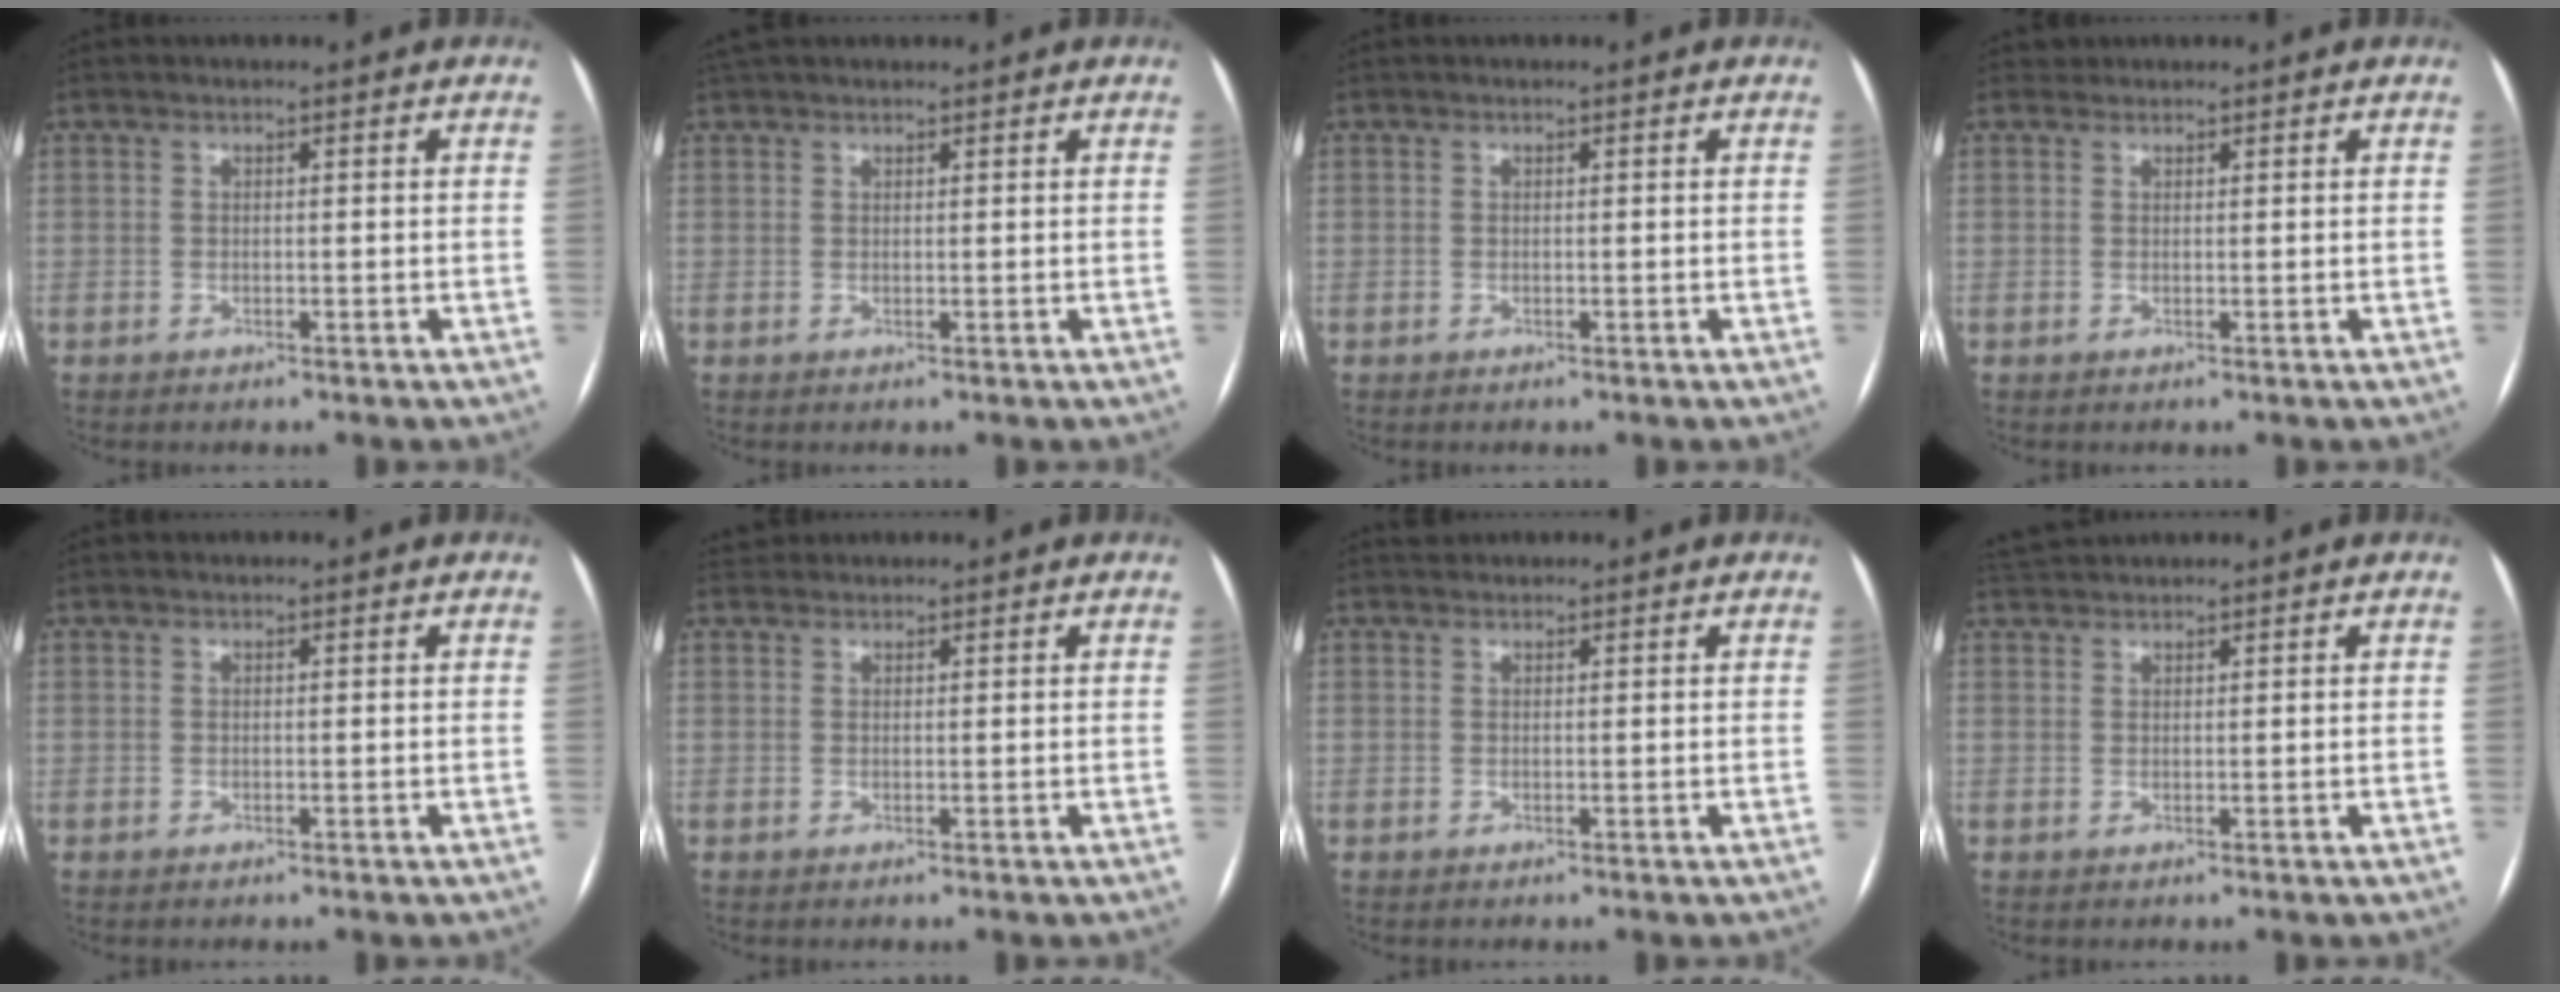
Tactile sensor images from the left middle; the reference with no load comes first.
{"total": 3.4, "force": [3.0, 0.9, 1.2], "torque": [-0.020, 0.040, 0.052]}
{"total": 0.0}
{"total": 0.7, "force": [0.6, 0.3, -0.3], "torque": [0.001, 0.007, 0.010]}
{"total": 0.0}
{"total": 1.6, "force": [1.5, 0.6, -0.2], "torque": [0.000, 0.019, 0.028]}
{"total": 1.0, "force": [1.0, 0.4, -0.1], "torque": [-0.003, 0.016, 0.018]}
{"total": 2.9, "force": [2.9, 0.0, 0.4], "torque": [-0.013, 0.025, 0.059]}